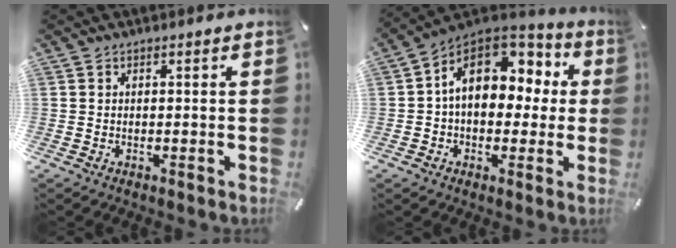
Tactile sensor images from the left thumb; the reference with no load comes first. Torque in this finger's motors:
{"motor_torque": [2.32, 2.69, 1.09, -0.74, 0.40]}